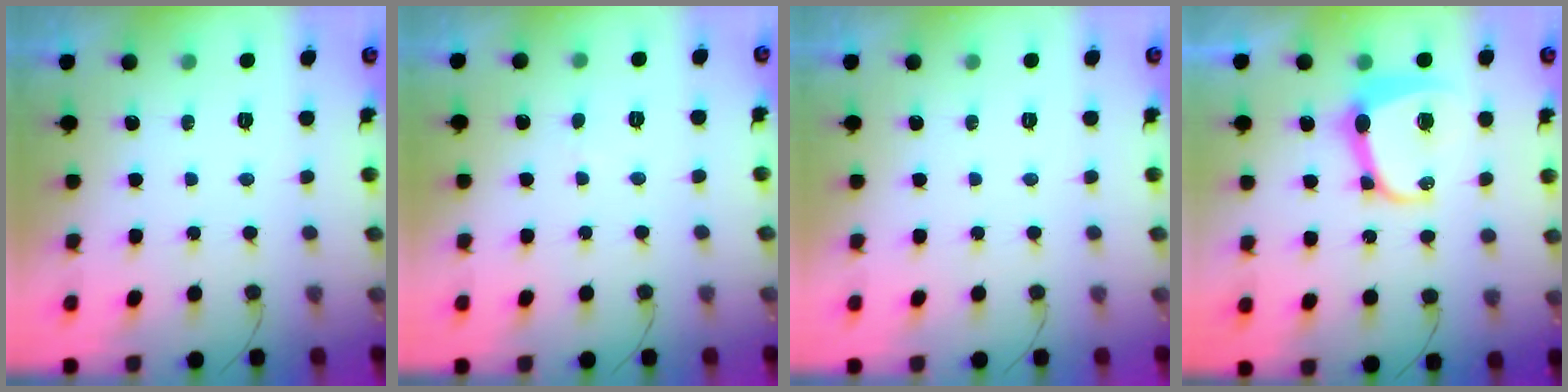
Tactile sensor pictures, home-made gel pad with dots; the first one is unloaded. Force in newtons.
{"total": 0.7, "press": 0.7, "slide": 0.1}
{"total": 0.0}
{"total": 10.5, "press": 10.5, "slide": 0.9}